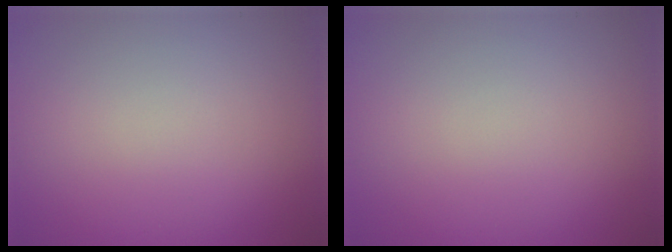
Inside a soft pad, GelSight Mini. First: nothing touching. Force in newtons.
{"total": 0.0}